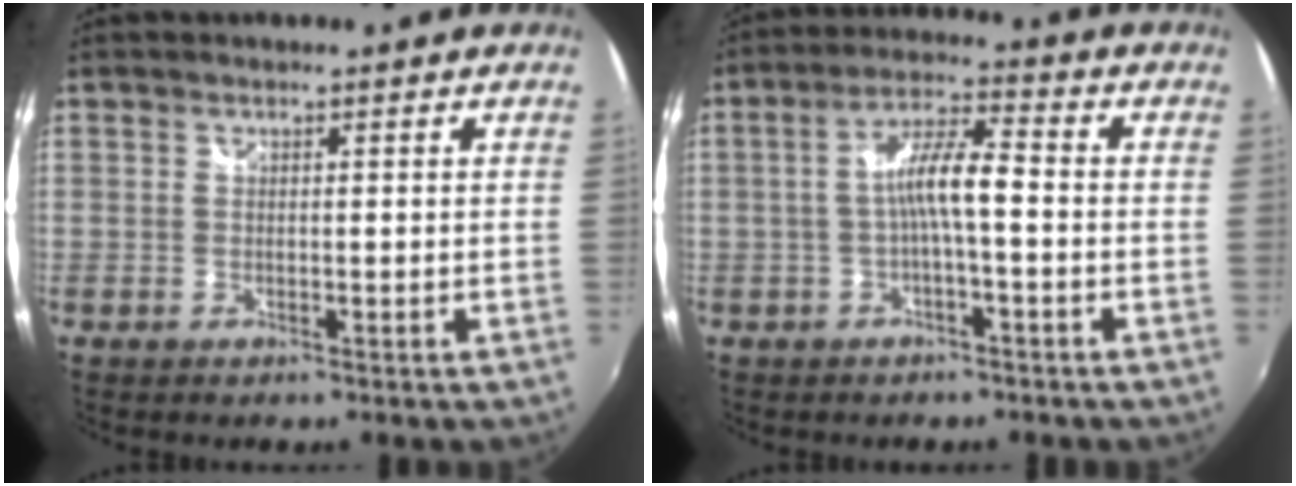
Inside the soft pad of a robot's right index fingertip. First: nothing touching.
{"total": 6.5, "force": [-1.5, 0.8, 6.3], "torque": [-0.129, 0.014, -0.027]}